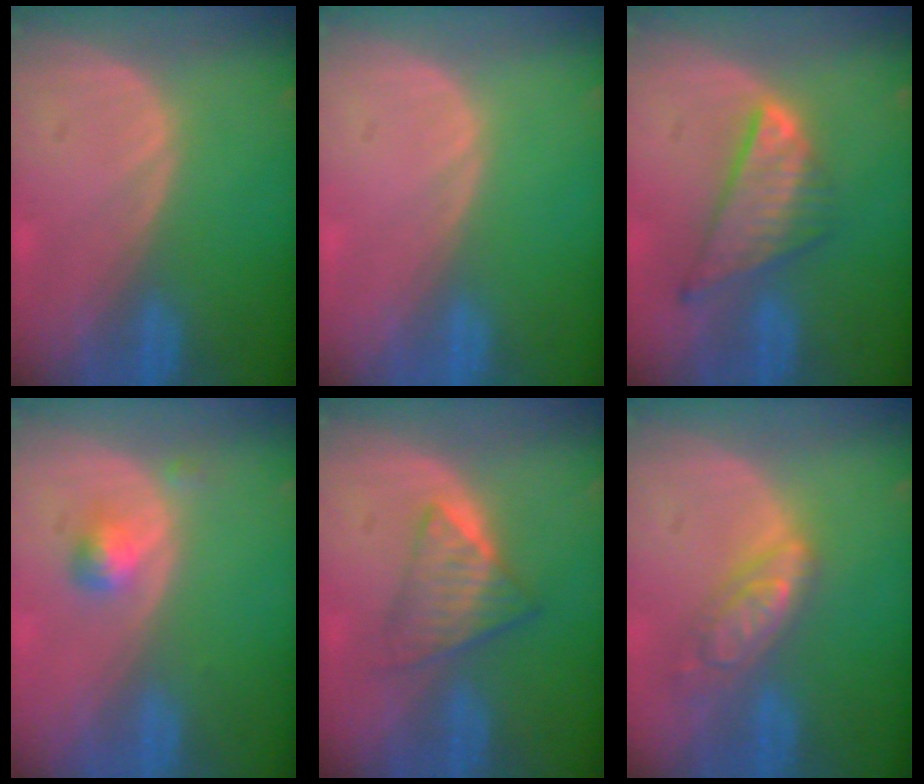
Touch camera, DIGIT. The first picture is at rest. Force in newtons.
{"total": 0.0}
{"total": 8.3, "press": 7.1, "slide": 4.4}
{"total": 2.4, "press": 2.4, "slide": 0.2}
{"total": 6.2, "press": 5.4, "slide": 3.1}
{"total": 6.2, "press": 5.5, "slide": 2.8}